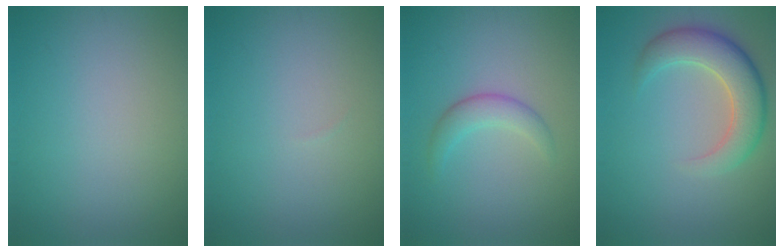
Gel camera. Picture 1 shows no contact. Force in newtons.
{"total": 0.0}
{"total": 2.2, "press": 2.2, "slide": 0.1}
{"total": 5.4, "press": 5.4, "slide": 0.4}